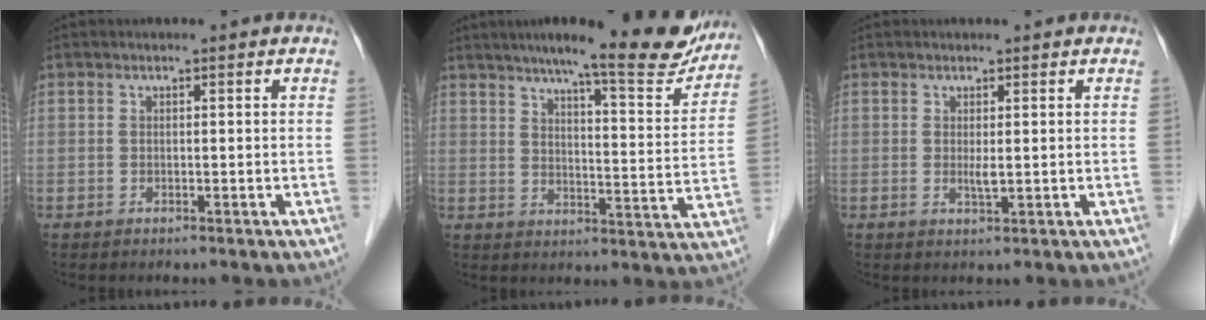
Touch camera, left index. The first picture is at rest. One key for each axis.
{"total": 19.2, "fx": 16.0, "fy": 2.3, "fz": 10.3, "tx": -0.131, "ty": -0.022, "tz": 0.201}
{"total": 1.3, "fx": 0.1, "fy": 0.1, "fz": 1.3, "tx": -0.030, "ty": -0.006, "tz": 0.004}